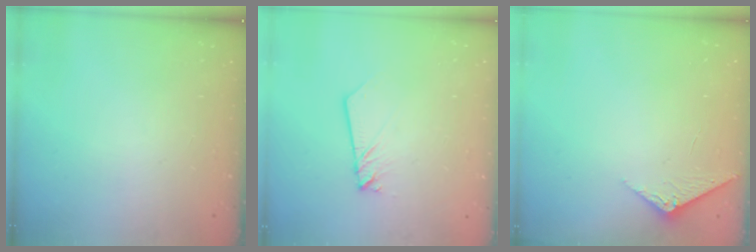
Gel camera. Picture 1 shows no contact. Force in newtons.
{"total": 2.4, "press": 2.4, "slide": 0.1}
{"total": 3.5, "press": 3.5, "slide": 0.4}